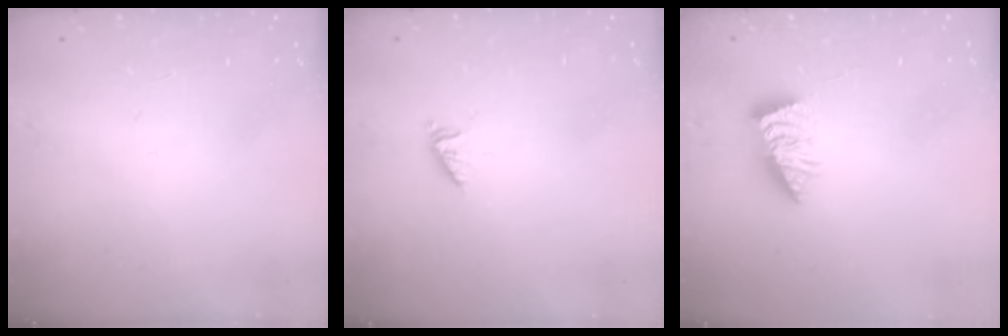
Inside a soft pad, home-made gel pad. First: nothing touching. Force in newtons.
{"total": 1.5, "press": 1.5, "slide": 0.3}
{"total": 3.9, "press": 3.9, "slide": 0.2}